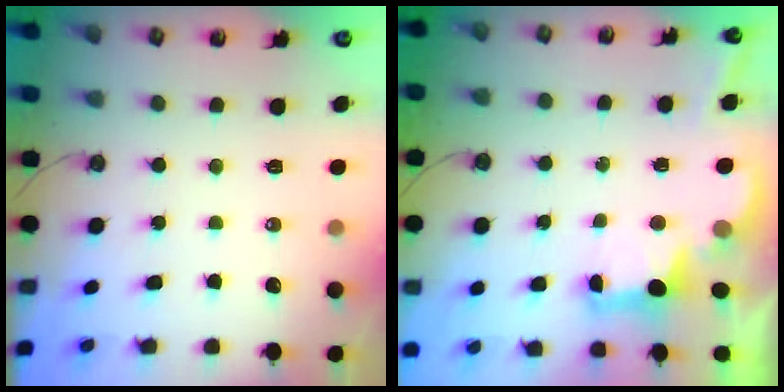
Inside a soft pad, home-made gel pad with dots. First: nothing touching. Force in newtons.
{"total": 2.8, "press": 2.7, "slide": 0.9}